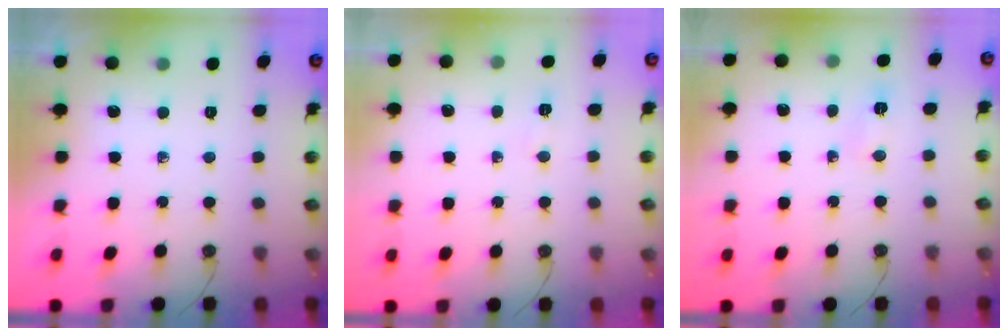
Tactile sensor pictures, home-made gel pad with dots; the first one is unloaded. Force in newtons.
{"total": 2.4, "press": 2.3, "slide": 0.7}
{"total": 3.4, "press": 1.8, "slide": 2.8}